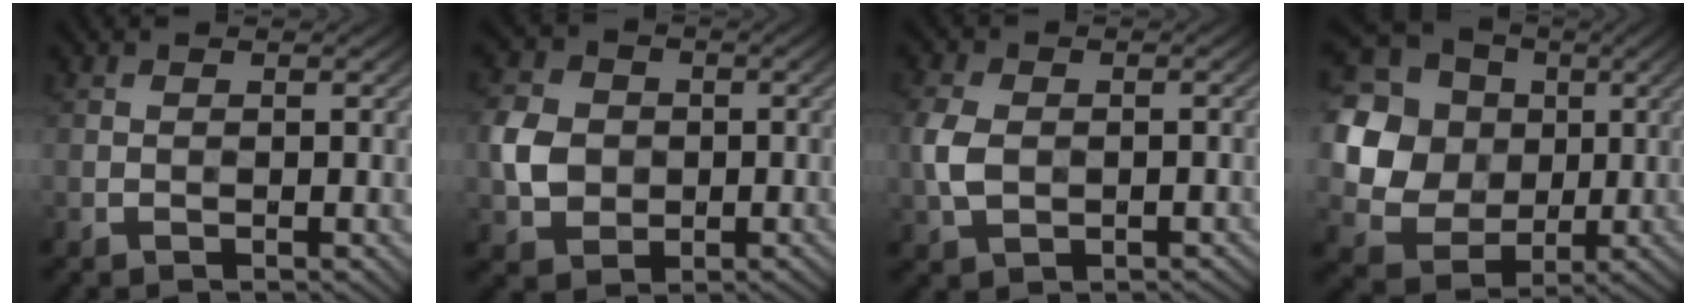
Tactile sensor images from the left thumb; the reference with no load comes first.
{"total": 5.9, "force": [-0.5, 5.1, 2.9], "torque": [-0.070, 0.001, -0.020]}
{"total": 5.0, "force": [-0.7, 3.5, 3.5], "torque": [-0.090, -0.005, -0.016]}
{"total": 16.3, "force": [3.1, 14.5, 6.7], "torque": [-0.257, 0.036, 0.058]}